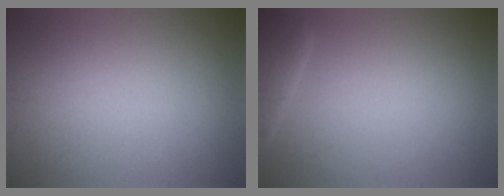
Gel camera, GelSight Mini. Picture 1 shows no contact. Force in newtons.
{"total": 2.2, "press": 2.2, "slide": 0.3}